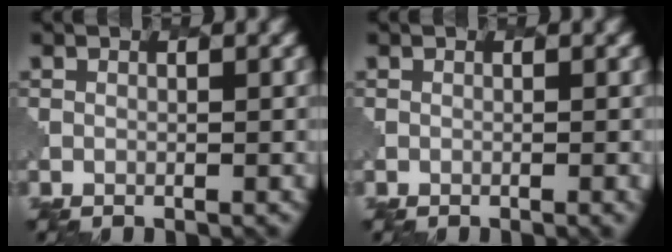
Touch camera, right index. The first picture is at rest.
{"total": 1.0, "force": [-0.3, 0.3, 0.9], "torque": [-0.006, 0.000, -0.002]}